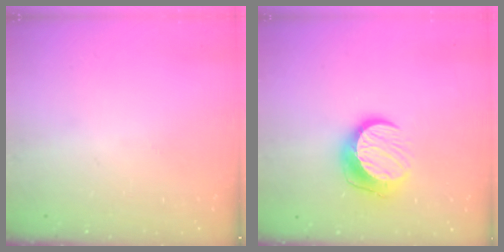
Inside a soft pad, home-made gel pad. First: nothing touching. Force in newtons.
{"total": 11.1, "press": 11.1, "slide": 0.4}